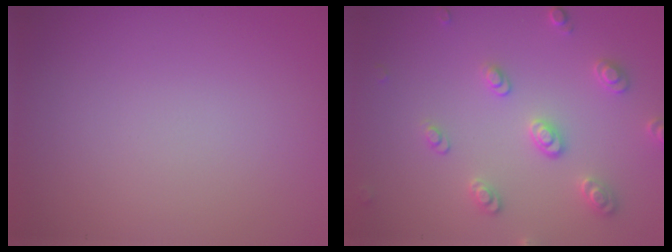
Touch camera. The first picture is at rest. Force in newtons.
{"total": 2.8, "press": 2.8, "slide": 0.2}